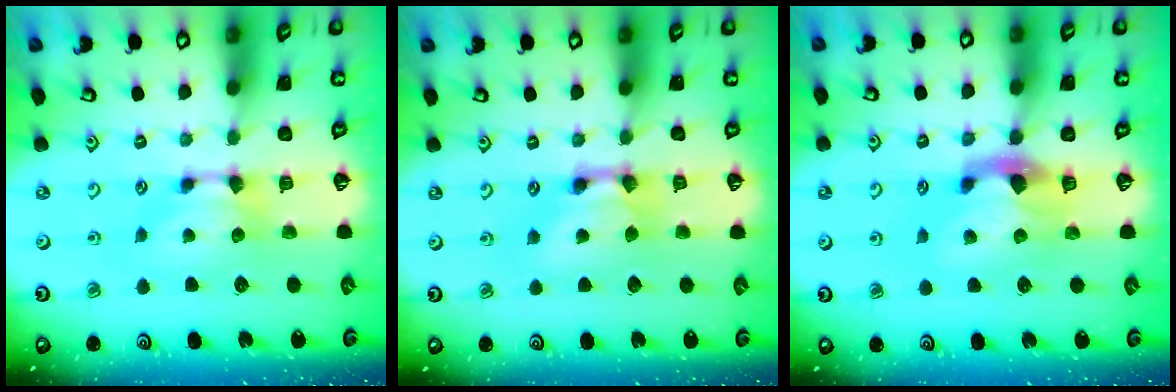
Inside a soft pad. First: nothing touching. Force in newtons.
{"total": 2.7, "press": 2.7, "slide": 0.2}
{"total": 2.7, "press": 2.4, "slide": 1.3}